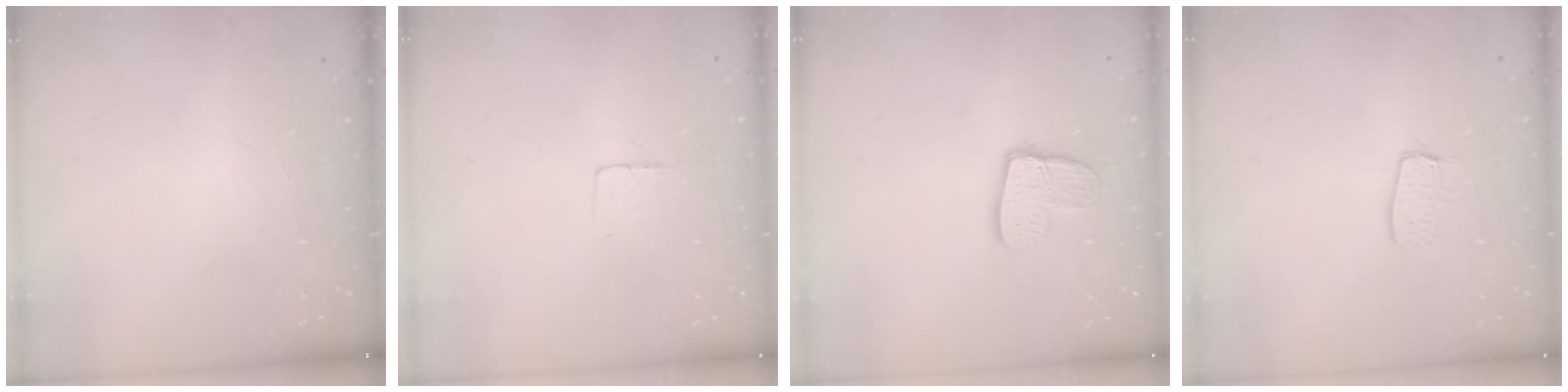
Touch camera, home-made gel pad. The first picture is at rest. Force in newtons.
{"total": 3.0, "press": 3.0, "slide": 0.2}
{"total": 10.9, "press": 10.8, "slide": 0.9}
{"total": 6.4, "press": 6.4, "slide": 0.1}